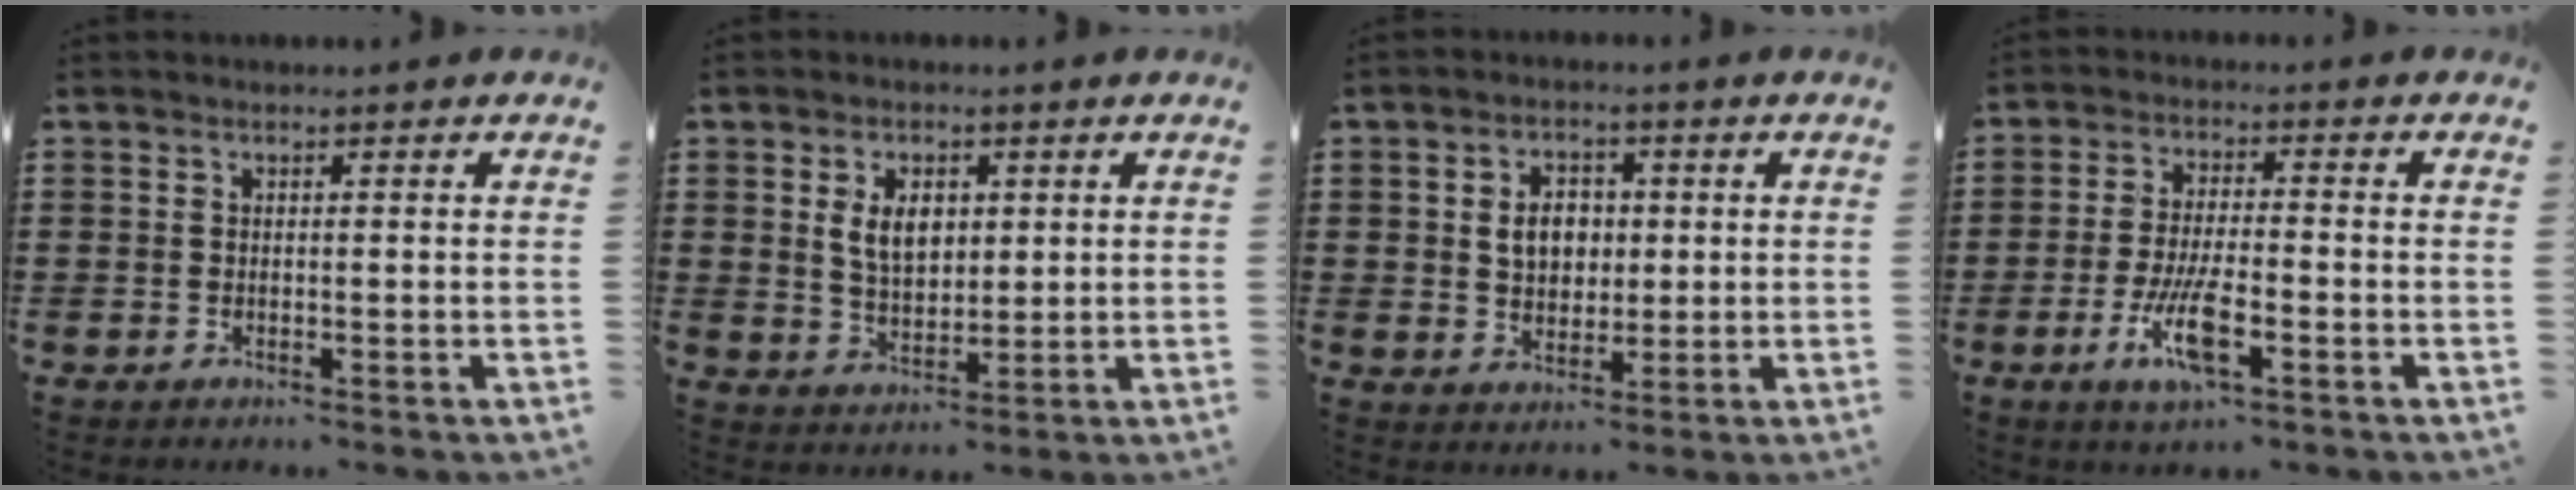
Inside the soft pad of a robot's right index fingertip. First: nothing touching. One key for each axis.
{"total": 5.4, "fx": 1.4, "fy": 3.4, "fz": 4.0, "tx": -0.082, "ty": 0.010, "tz": 0.020}
{"total": 4.9, "fx": 0.4, "fy": 3.7, "fz": 3.2, "tx": -0.065, "ty": 0.010, "tz": 0.002}
{"total": 7.7, "fx": -3.2, "fy": 1.9, "fz": 6.7, "tx": -0.146, "ty": -0.014, "tz": -0.060}